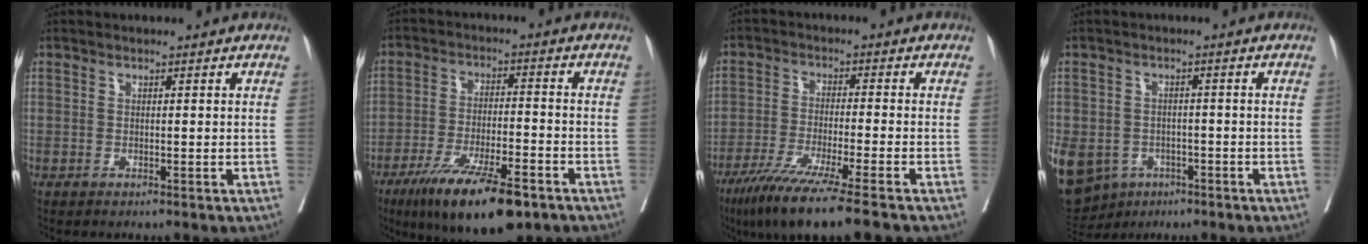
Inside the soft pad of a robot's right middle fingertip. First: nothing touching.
{"total": 14.4, "force": [-9.4, 3.2, 10.4], "torque": [-0.174, -0.026, -0.156]}
{"total": 12.4, "force": [-9.0, -0.8, 8.5], "torque": [-0.138, -0.036, -0.148]}
{"total": 21.9, "force": [-9.5, 17.4, 9.2], "torque": [-0.319, -0.016, -0.135]}